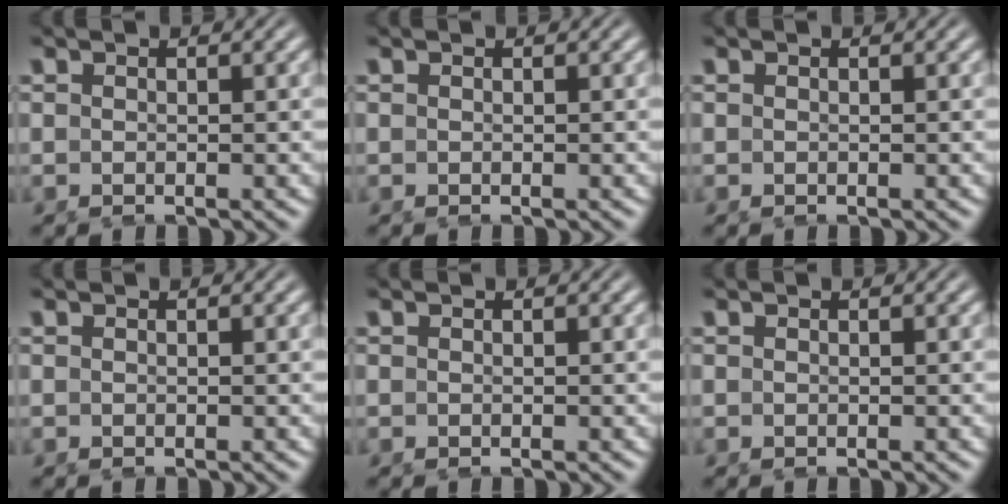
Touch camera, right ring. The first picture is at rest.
{"total": 0.0}
{"total": 0.0}
{"total": 0.0}
{"total": 0.0}
{"total": 0.0}